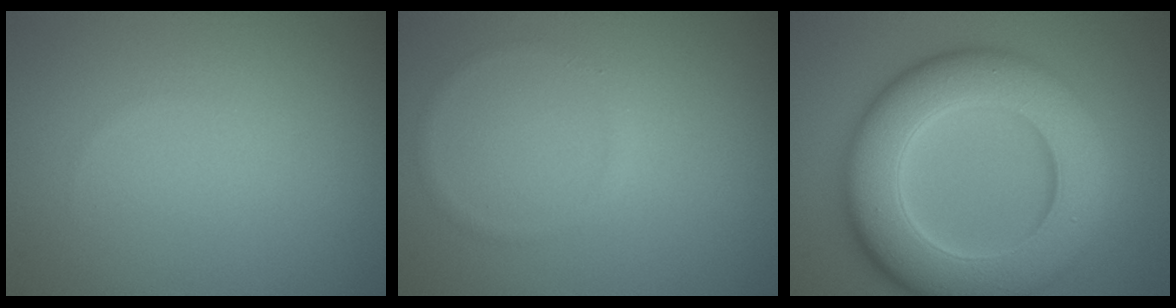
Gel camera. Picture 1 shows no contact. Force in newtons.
{"total": 0.8, "press": 0.8, "slide": 0.1}
{"total": 11.8, "press": 11.8, "slide": 0.2}